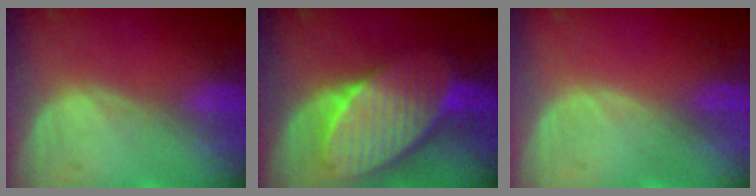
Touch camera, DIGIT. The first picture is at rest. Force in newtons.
{"total": 10.6, "press": 10.6, "slide": 0.7}
{"total": 0.0}